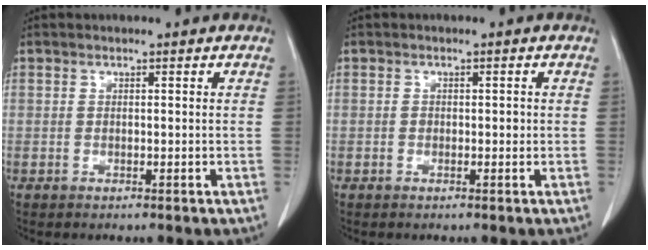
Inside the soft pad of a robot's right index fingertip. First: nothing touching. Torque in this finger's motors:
{"motor_torque": [0.21, -0.10, 0.01, 0.03]}